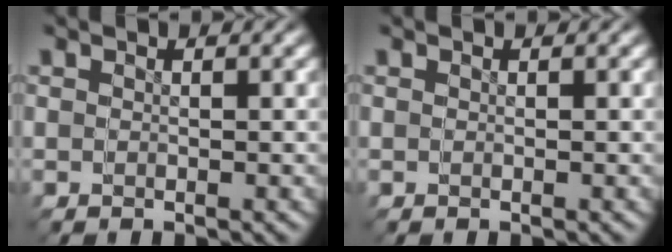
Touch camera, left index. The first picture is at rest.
{"total": 0.0}